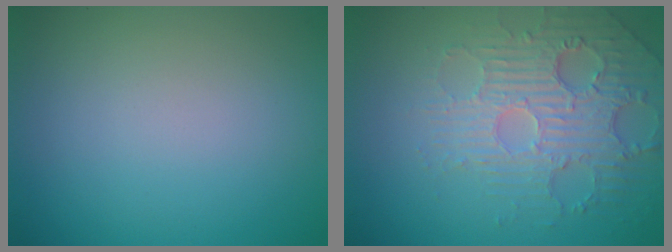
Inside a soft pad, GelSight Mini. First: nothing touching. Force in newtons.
{"total": 4.3, "press": 4.0, "slide": 1.8}